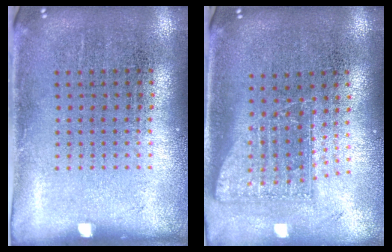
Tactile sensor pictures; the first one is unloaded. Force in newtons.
{"total": 1.7, "press": 1.3, "slide": 1.2}